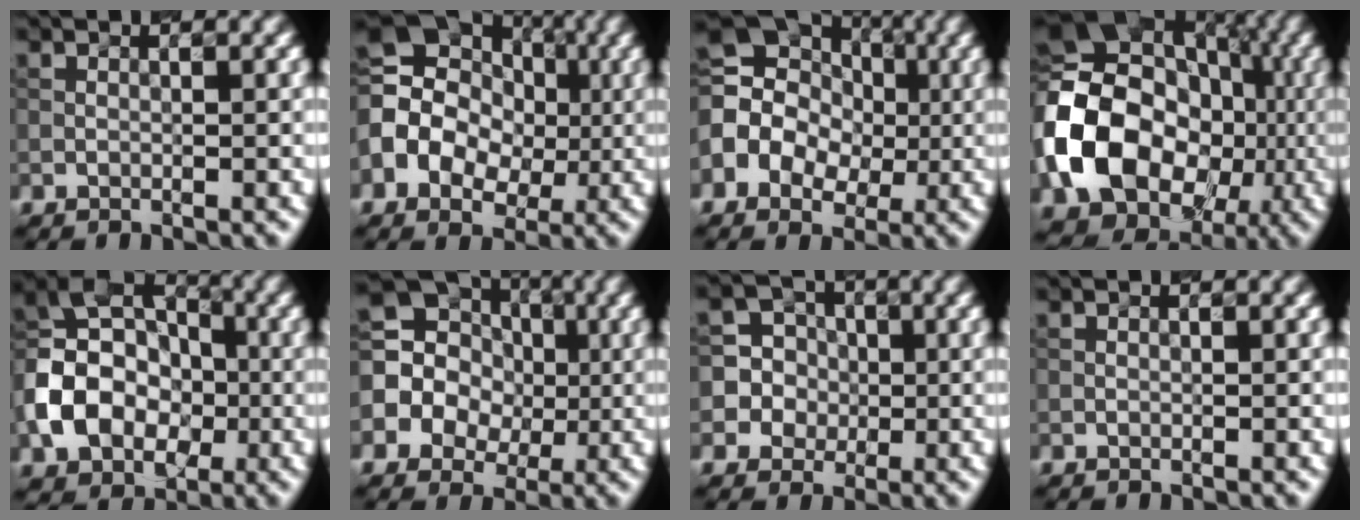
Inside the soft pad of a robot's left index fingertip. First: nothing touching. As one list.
[{"total": 12.2, "force": [0.3, 9.8, 7.2], "torque": [-0.135, 0.007, -0.020]}, {"total": 11.1, "force": [0.0, 9.0, 6.5], "torque": [-0.112, 0.019, -0.032]}, {"total": 16.5, "force": [-2.3, 13.1, 9.8], "torque": [-0.201, 0.000, -0.050]}, {"total": 8.7, "force": [-2.2, 6.6, 5.1], "torque": [-0.101, 0.007, -0.054]}, {"total": 11.4, "force": [0.7, 10.2, 4.9], "torque": [-0.113, 0.043, -0.018]}, {"total": 7.0, "force": [0.5, 6.9, 1.1], "torque": [-0.041, 0.031, 0.009]}, {"total": 0.0}]